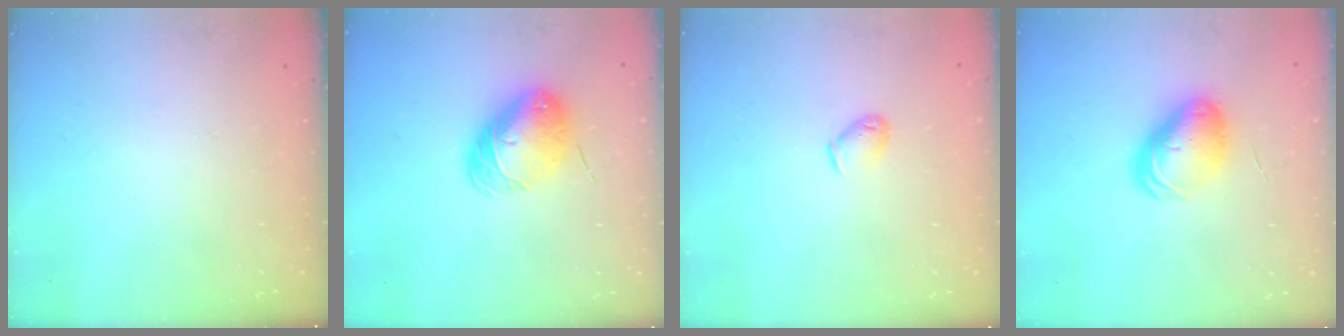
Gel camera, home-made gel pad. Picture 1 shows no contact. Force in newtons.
{"total": 9.3, "press": 9.1, "slide": 2.0}
{"total": 3.9, "press": 3.8, "slide": 0.6}
{"total": 10.7, "press": 10.4, "slide": 2.3}